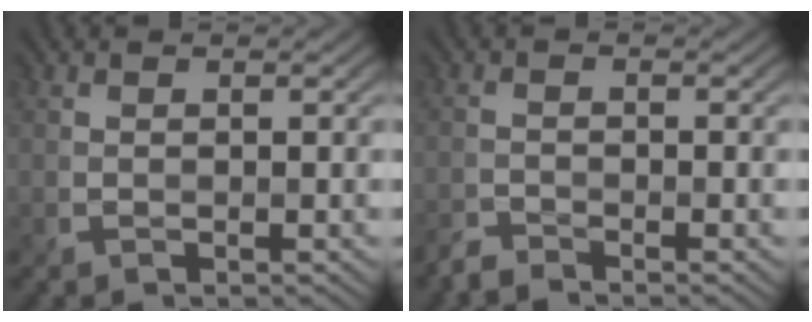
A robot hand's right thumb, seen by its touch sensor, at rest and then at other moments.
{"total": 2.2, "force": [-2.2, 0.1, 0.1], "torque": [-0.002, -0.007, -0.051]}